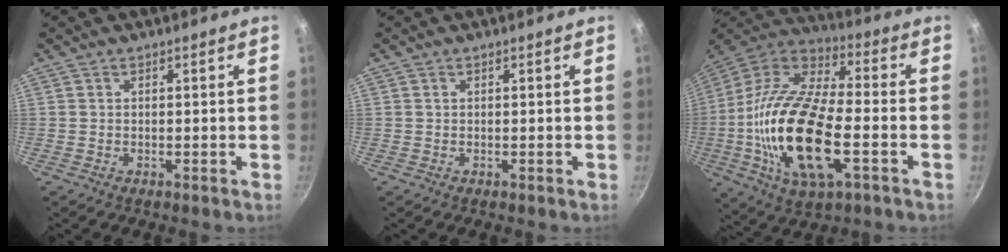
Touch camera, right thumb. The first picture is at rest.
{"total": 0.0}
{"total": 25.2, "force": [-5.5, 10.7, 22.1], "torque": [-0.459, 0.011, -0.096]}